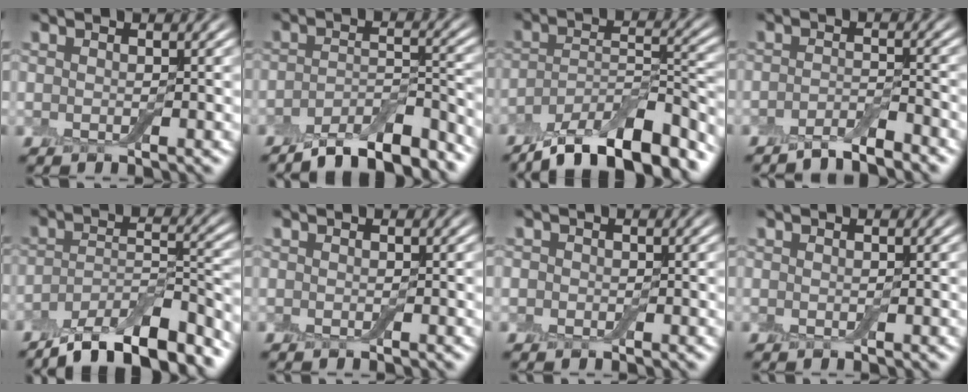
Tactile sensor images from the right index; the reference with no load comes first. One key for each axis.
{"total": 7.3, "fx": -6.2, "fy": 1.8, "fz": 3.5, "tx": -0.051, "ty": -0.001, "tz": -0.101}
{"total": 11.2, "fx": -8.8, "fy": 3.4, "fz": 6.0, "tx": -0.100, "ty": 0.003, "tz": -0.141}
{"total": 2.7, "fx": -2.4, "fy": 0.4, "fz": 1.2, "tx": -0.019, "ty": 0.006, "tz": -0.047}
{"total": 10.0, "fx": -8.0, "fy": 3.0, "fz": 5.2, "tx": -0.081, "ty": -0.002, "tz": -0.128}
{"total": 0.0}
{"total": 0.7, "fx": -0.3, "fy": 0.6, "fz": 0.1, "tx": 0.004, "ty": 0.002, "tz": -0.005}
{"total": 0.0}